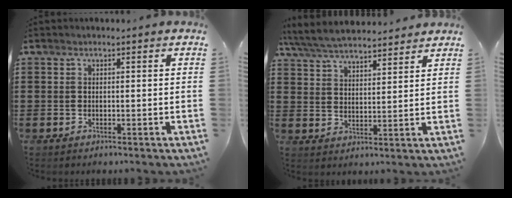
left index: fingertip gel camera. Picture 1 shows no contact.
{"total": 5.8, "force": [5.5, 1.1, 1.6], "torque": [-0.052, -0.018, 0.099]}